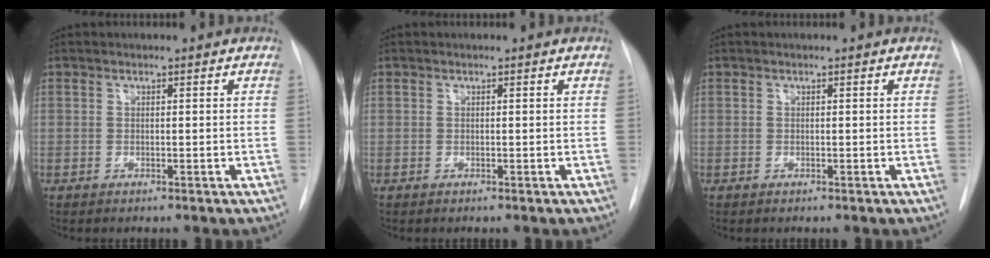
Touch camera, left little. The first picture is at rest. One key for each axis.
{"total": 0.0}
{"total": 0.0}